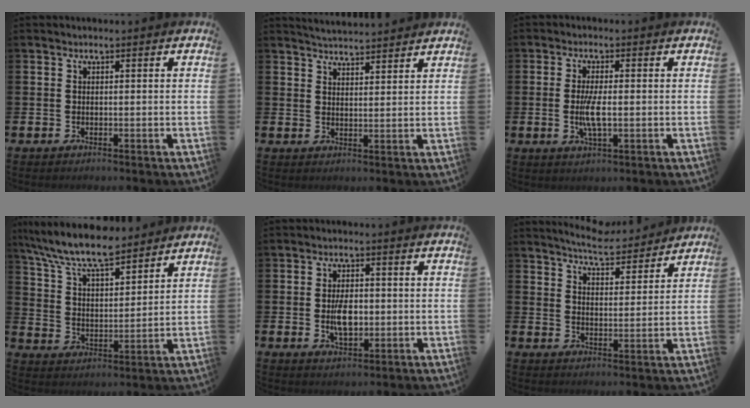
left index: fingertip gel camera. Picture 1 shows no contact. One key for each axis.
{"total": 4.2, "fx": 4.2, "fy": -0.1, "fz": 0.0, "tx": -0.005, "ty": -0.025, "tz": 0.075}
{"total": 3.9, "fx": -0.4, "fy": 1.1, "fz": 3.7, "tx": -0.074, "ty": -0.002, "tz": -0.010}
{"total": 8.9, "fx": 8.0, "fy": 1.6, "fz": 3.4, "tx": -0.102, "ty": -0.042, "tz": 0.144}
{"total": 4.8, "fx": -0.3, "fy": 2.5, "fz": 4.1, "tx": -0.061, "ty": -0.001, "tz": -0.008}
{"total": 6.4, "fx": 6.2, "fy": 0.6, "fz": 1.2, "tx": -0.034, "ty": -0.039, "tz": 0.110}